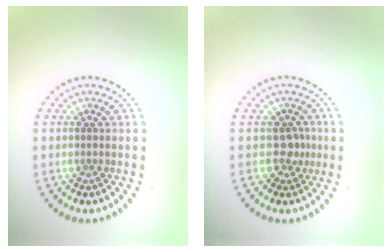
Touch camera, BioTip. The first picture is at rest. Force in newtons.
{"total": 1.9, "press": 1.4, "slide": 1.2}